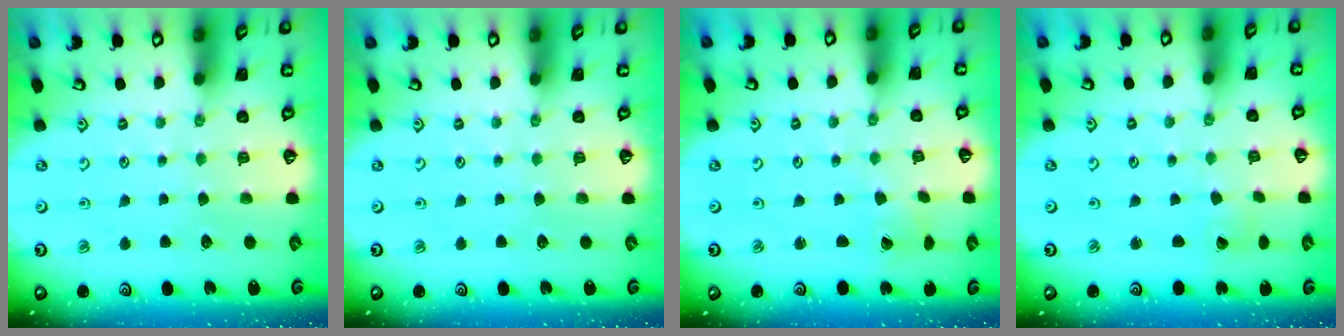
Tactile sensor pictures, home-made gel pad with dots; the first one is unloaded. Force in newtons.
{"total": 0.0}
{"total": 1.5, "press": 1.5, "slide": 0.3}
{"total": 0.8, "press": 0.8, "slide": 0.1}